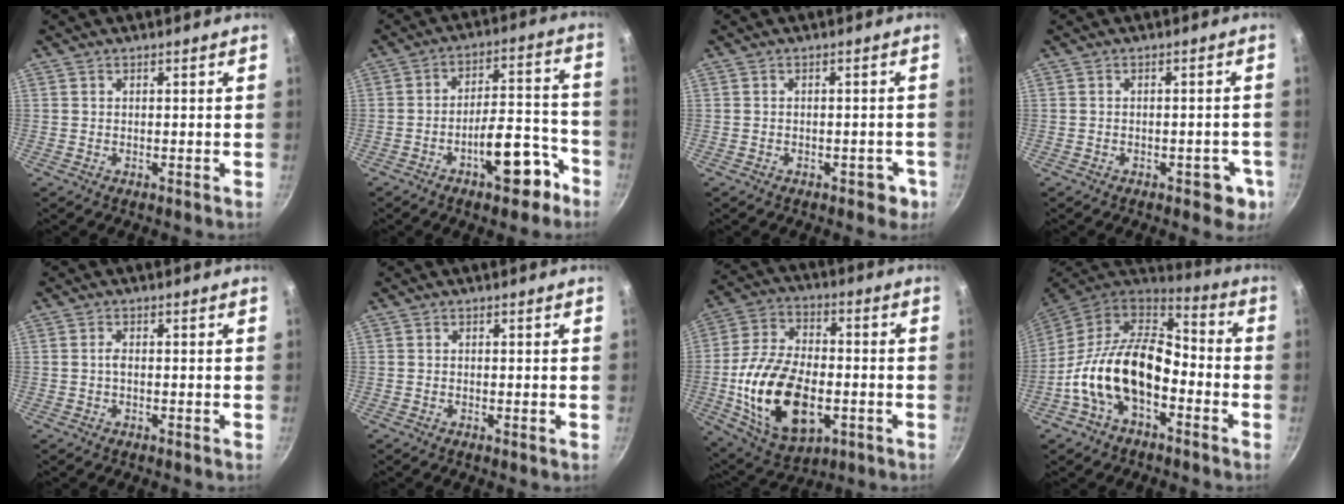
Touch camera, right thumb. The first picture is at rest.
{"total": 12.4, "force": [-6.7, 5.1, 9.1], "torque": [-0.100, 0.074, -0.088]}
{"total": 3.3, "force": [-1.5, 2.0, 2.1], "torque": [-0.006, 0.023, -0.005]}
{"total": 5.0, "force": [-2.1, 2.8, 3.6], "torque": [-0.020, 0.019, -0.015]}
{"total": 1.2, "force": [-0.2, 0.6, 1.1], "torque": [-0.022, 0.004, -0.005]}
{"total": 0.0}
{"total": 21.4, "force": [-4.3, 12.4, 16.8], "torque": [-0.306, 0.017, -0.066]}
{"total": 18.9, "force": [-4.8, 11.2, 14.5], "torque": [-0.240, 0.051, -0.101]}